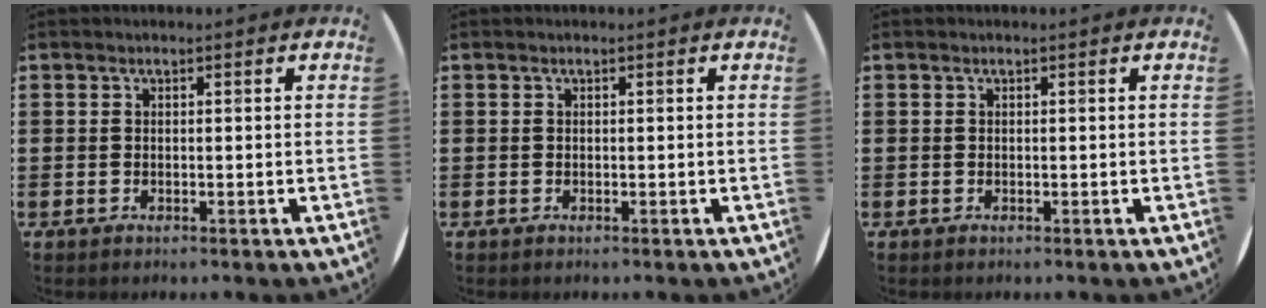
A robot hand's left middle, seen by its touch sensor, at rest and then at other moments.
{"total": 0.0}
{"total": 0.0}